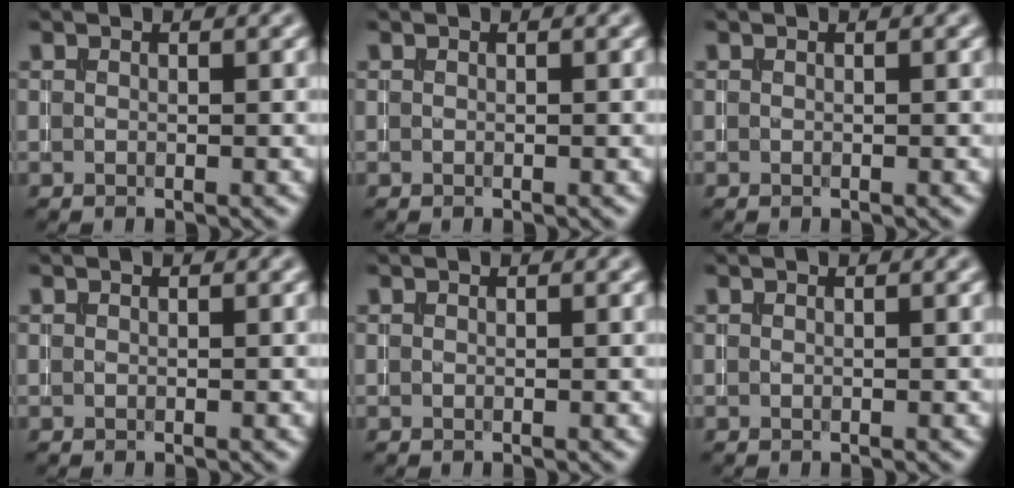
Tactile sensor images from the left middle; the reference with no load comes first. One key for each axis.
{"total": 0.0}
{"total": 0.0}
{"total": 0.0}
{"total": 0.0}
{"total": 0.0}